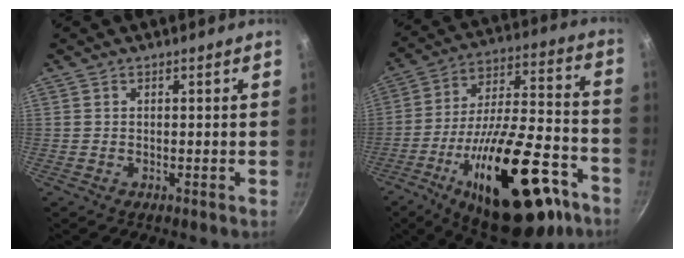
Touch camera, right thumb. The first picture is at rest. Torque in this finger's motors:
{"motor_torque": [1.82, 0.76, 2.20, -0.57, 0.75]}